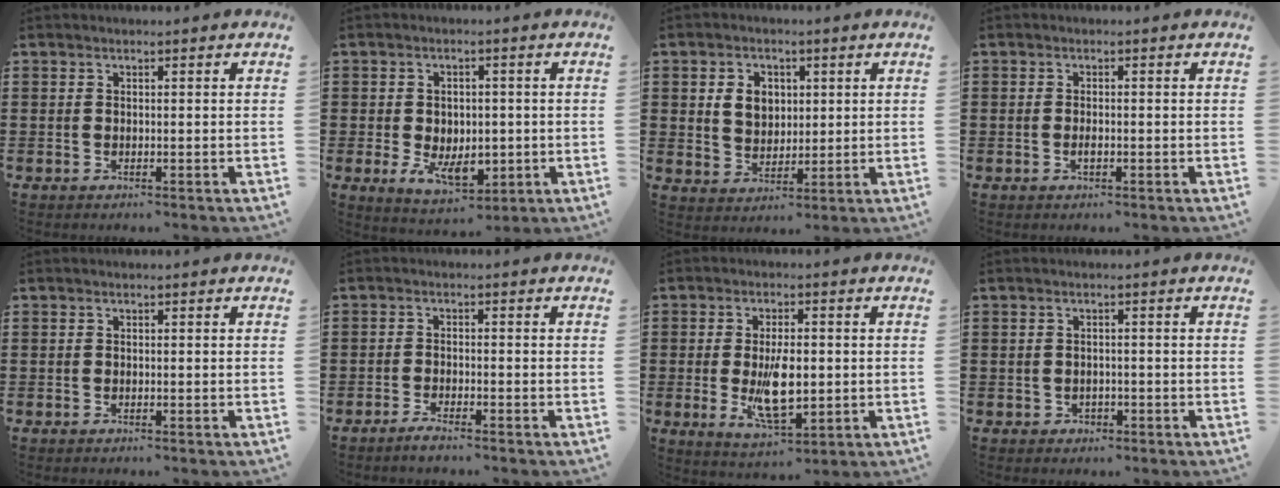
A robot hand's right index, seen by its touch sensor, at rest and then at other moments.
{"total": 6.0, "force": [-1.3, 4.2, 4.2], "torque": [-0.076, 0.007, -0.023]}
{"total": 4.9, "force": [1.1, 4.0, 2.6], "torque": [-0.066, 0.013, 0.018]}
{"total": 1.0, "force": [-0.3, 0.4, 0.9], "torque": [-0.017, -0.005, -0.005]}
{"total": 0.0}
{"total": 1.8, "force": [-1.7, -0.1, 0.5], "torque": [-0.009, 0.001, -0.032]}
{"total": 8.2, "force": [-0.7, 3.5, 7.4], "torque": [-0.140, -0.005, -0.014]}
{"total": 1.0, "force": [-0.5, 0.8, 0.2], "torque": [-0.008, 0.001, -0.012]}